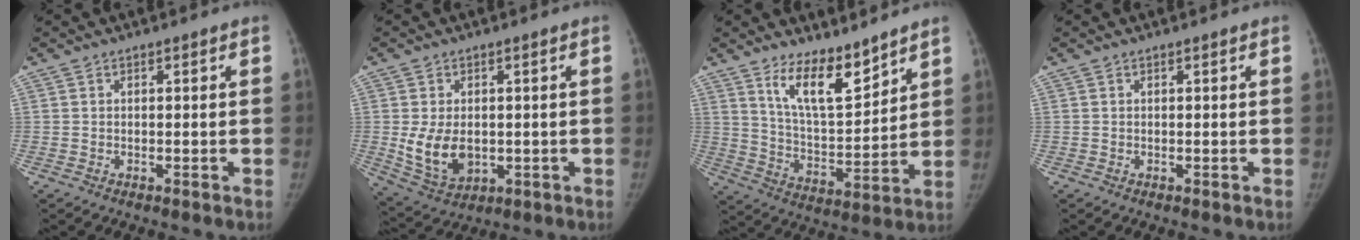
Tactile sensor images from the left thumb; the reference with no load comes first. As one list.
[{"total": 8.8, "force": [-0.4, 6.0, 6.4], "torque": [-0.105, -0.013, 0.011]}, {"total": 11.2, "force": [8.3, 3.5, 6.6], "torque": [-0.093, -0.074, 0.161]}, {"total": 0.0}]